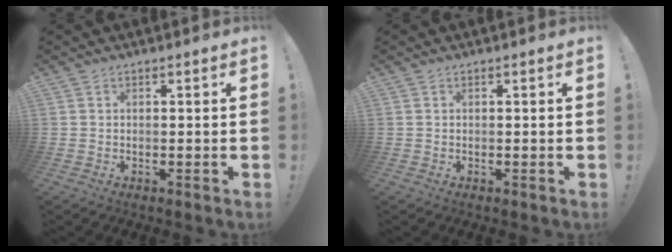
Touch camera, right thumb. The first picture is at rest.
{"total": 0.0}